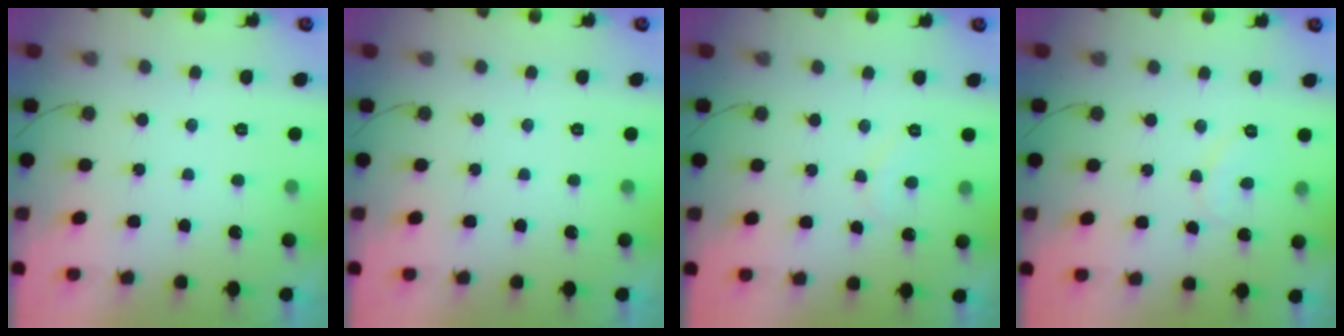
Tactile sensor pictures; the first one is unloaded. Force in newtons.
{"total": 0.0}
{"total": 6.5, "press": 6.4, "slide": 0.6}
{"total": 6.8, "press": 6.8, "slide": 0.6}